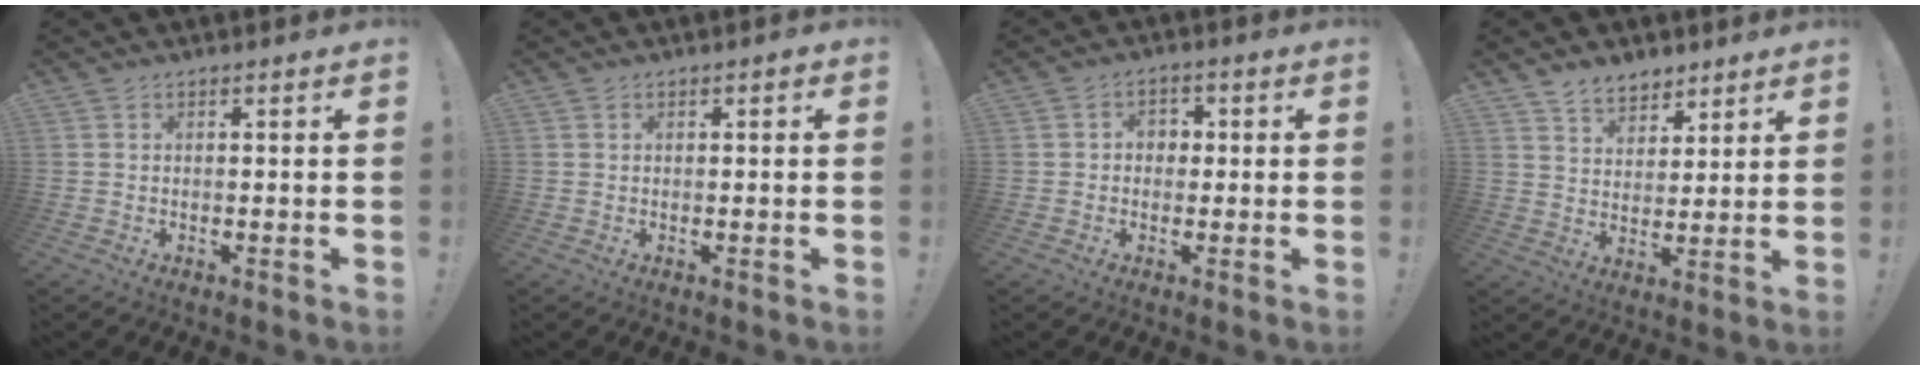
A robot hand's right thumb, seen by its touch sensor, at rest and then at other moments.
{"total": 0.0}
{"total": 3.2, "force": [-0.3, 2.8, 1.5], "torque": [-0.023, 0.004, -0.007]}
{"total": 7.4, "force": [5.8, 4.4, 1.4], "torque": [-0.022, -0.042, 0.112]}